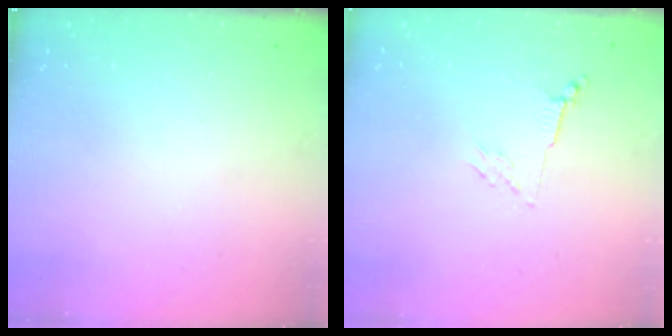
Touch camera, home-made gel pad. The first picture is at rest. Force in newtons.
{"total": 2.8, "press": 2.7, "slide": 0.6}